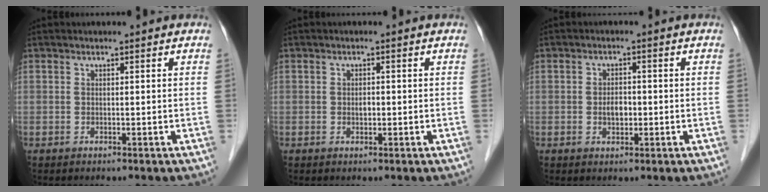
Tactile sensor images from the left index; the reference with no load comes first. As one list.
[{"total": 1.1, "force": [-0.2, 0.6, 0.9], "torque": [-0.015, 0.000, -0.004]}, {"total": 2.4, "force": [-0.5, 1.4, 2.0], "torque": [-0.033, 0.002, -0.006]}]